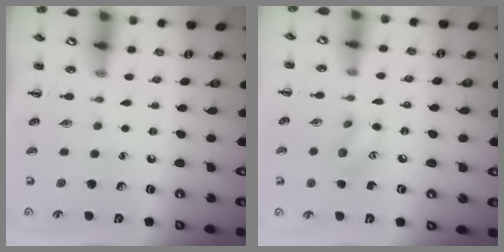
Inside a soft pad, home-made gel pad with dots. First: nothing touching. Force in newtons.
{"total": 8.1, "press": 8.1, "slide": 0.7}